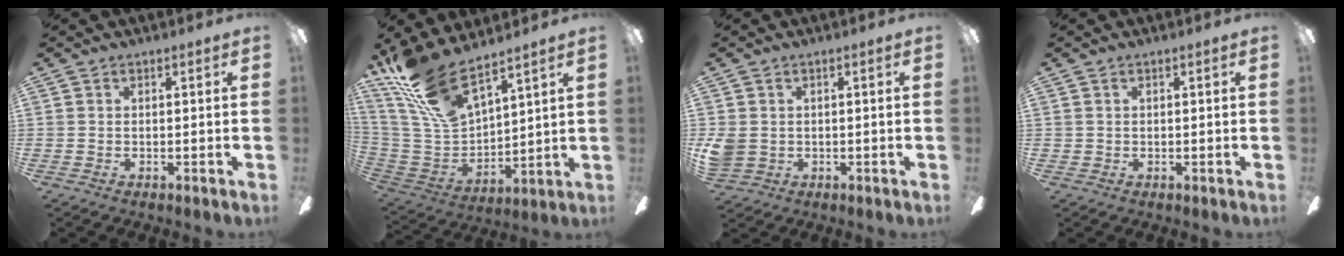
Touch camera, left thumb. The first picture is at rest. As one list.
[{"total": 18.2, "force": [13.8, 5.8, 10.3], "torque": [-0.235, -0.084, 0.249]}, {"total": 4.2, "force": [0.2, 3.7, 2.0], "torque": [-0.043, 0.002, 0.004]}, {"total": 0.8, "force": [0.3, 0.7, 0.1], "torque": [-0.003, 0.005, 0.005]}]